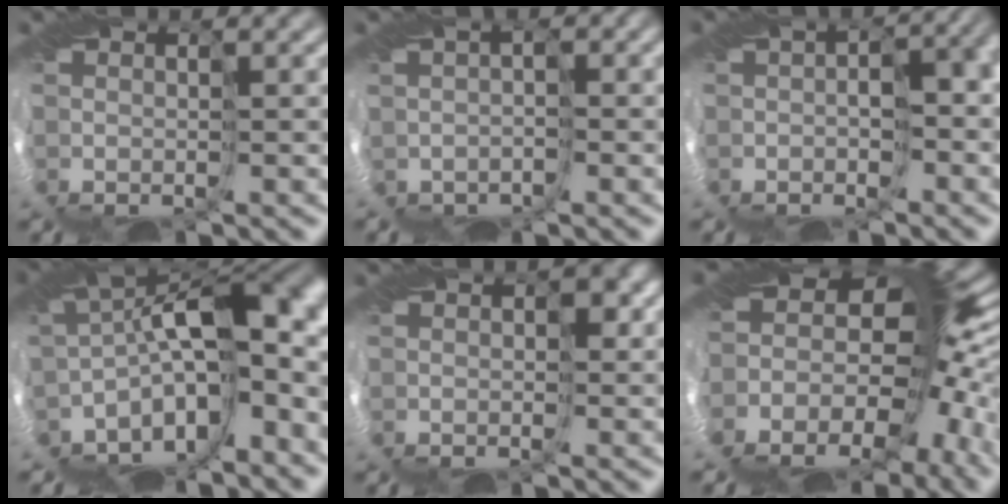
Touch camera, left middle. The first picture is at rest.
{"total": 1.5, "force": [-1.0, 1.1, 0.4], "torque": [0.002, -0.002, -0.018]}
{"total": 3.5, "force": [-1.4, 1.9, 2.5], "torque": [-0.031, -0.001, -0.018]}
{"total": 14.0, "force": [-4.1, 6.6, 11.6], "torque": [-0.161, -0.007, -0.062]}
{"total": 2.4, "force": [0.5, 1.8, 1.6], "torque": [-0.012, 0.006, -0.001]}
{"total": 14.5, "force": [-1.6, 8.7, 11.5], "torque": [-0.167, 0.017, -0.024]}